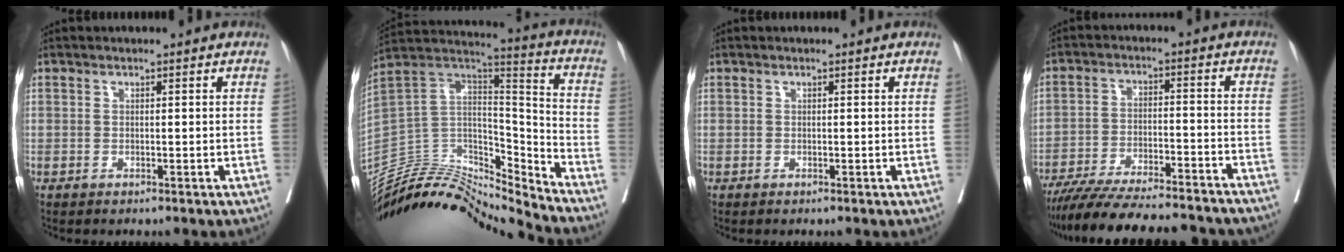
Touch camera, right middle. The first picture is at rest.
{"total": 21.6, "force": [-20.8, 3.1, 4.7], "torque": [-0.085, 0.051, -0.354]}
{"total": 0.0}
{"total": 21.9, "force": [-19.7, 2.8, 9.3], "torque": [-0.137, -0.019, -0.282]}